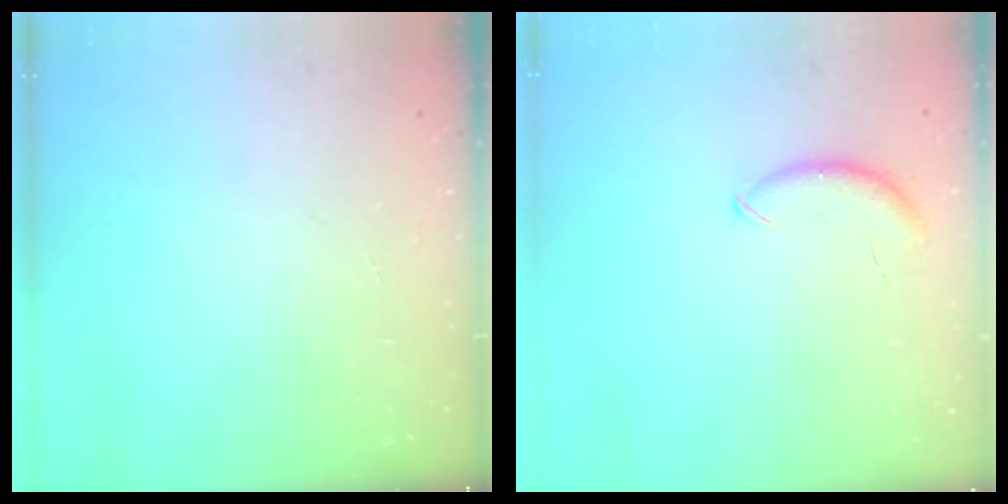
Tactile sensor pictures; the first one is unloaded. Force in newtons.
{"total": 7.4, "press": 7.4, "slide": 1.1}